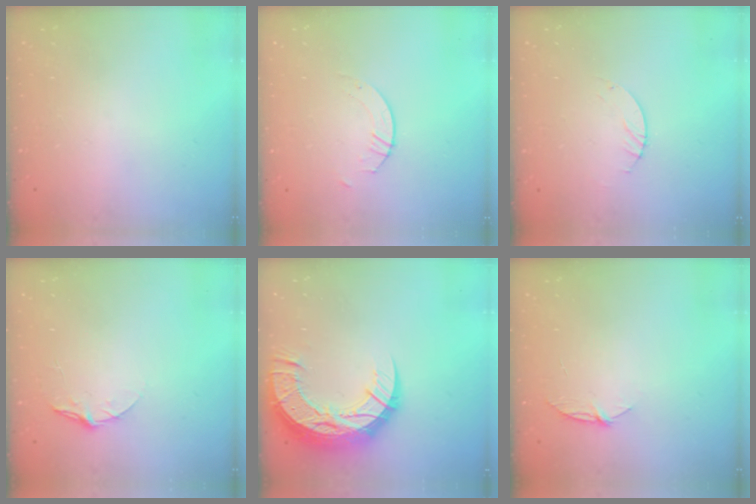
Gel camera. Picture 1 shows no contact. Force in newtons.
{"total": 2.6, "press": 2.6, "slide": 0.2}
{"total": 0.9, "press": 0.8, "slide": 0.2}
{"total": 5.8, "press": 5.8, "slide": 0.5}
{"total": 19.2, "press": 19.1, "slide": 1.4}
{"total": 4.9, "press": 4.8, "slide": 0.6}